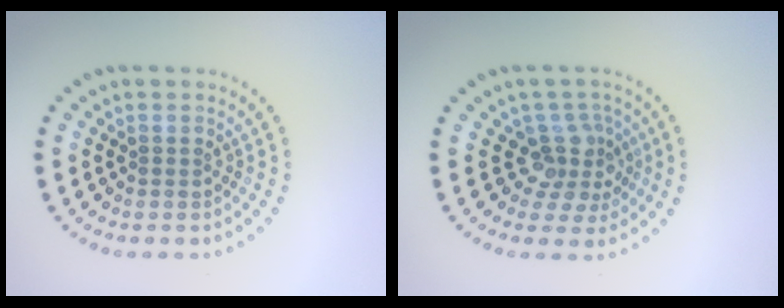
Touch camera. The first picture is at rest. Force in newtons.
{"total": 3.4, "press": 2.5, "slide": 2.3}